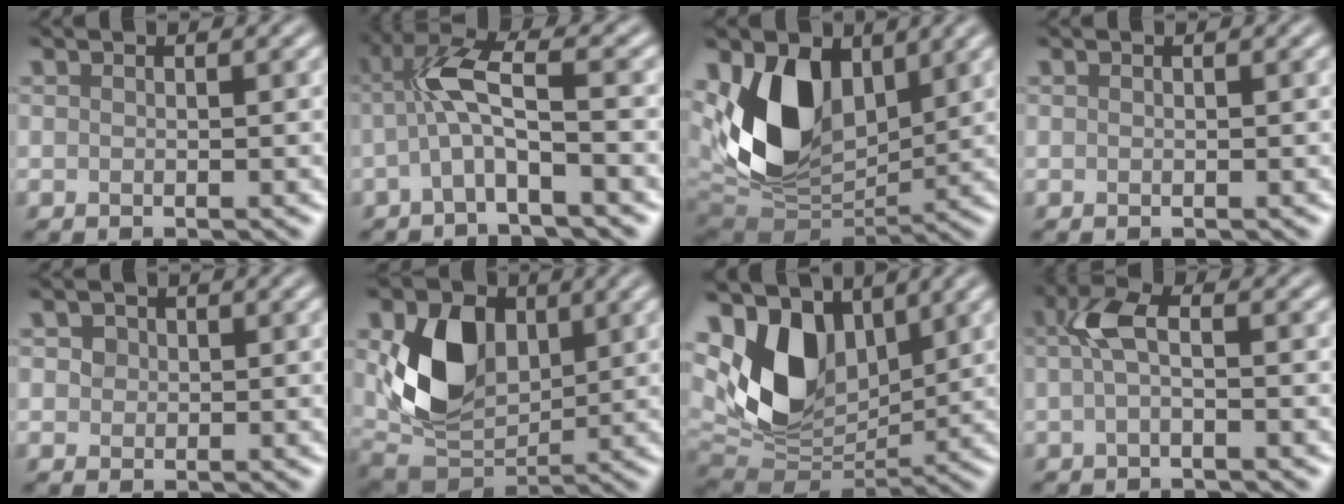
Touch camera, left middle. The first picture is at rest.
{"total": 4.5, "force": [-1.0, 0.7, 4.3], "torque": [-0.095, 0.020, -0.026]}
{"total": 10.6, "force": [2.4, 7.1, 7.5], "torque": [-0.164, -0.013, 0.046]}
{"total": 0.0}
{"total": 2.3, "force": [1.0, 1.7, 1.0], "torque": [-0.022, 0.009, 0.011]}
{"total": 8.8, "force": [1.7, 6.2, 5.9], "torque": [-0.129, -0.010, 0.035]}
{"total": 9.8, "force": [3.1, 6.5, 6.6], "torque": [-0.146, -0.006, 0.060]}
{"total": 2.7, "force": [0.1, 1.0, 2.5], "torque": [-0.058, 0.012, -0.003]}